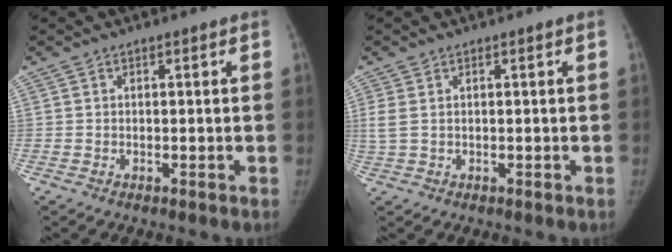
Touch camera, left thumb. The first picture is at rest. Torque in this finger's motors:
{"motor_torque": [0.14, 0.02, 0.71, -0.13, 0.20]}